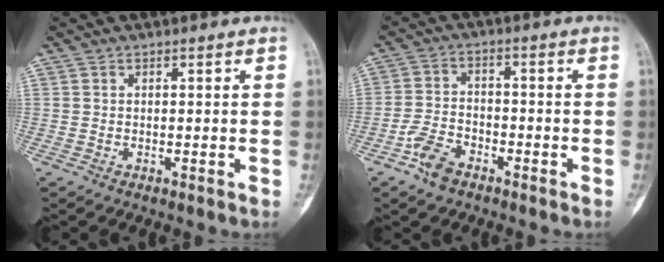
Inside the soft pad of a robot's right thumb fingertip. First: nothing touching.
{"total": 6.2, "force": [-3.9, 3.5, 3.3], "torque": [-0.062, 0.025, -0.074]}